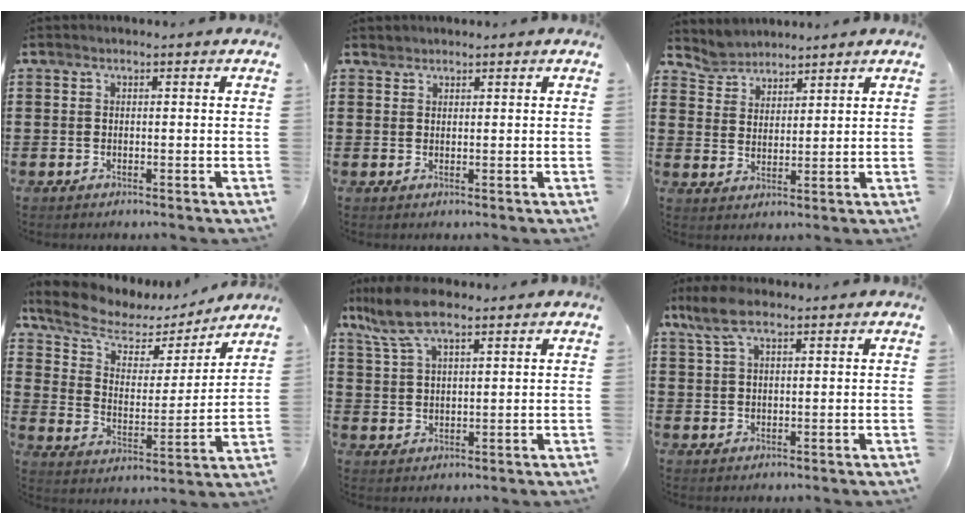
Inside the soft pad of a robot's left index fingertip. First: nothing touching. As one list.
[{"total": 1.1, "force": [1.0, 0.4, 0.0], "torque": [-0.003, -0.001, 0.021]}, {"total": 3.9, "force": [3.6, 1.3, -0.6], "torque": [-0.007, -0.012, 0.068]}, {"total": 6.9, "force": [5.3, 3.4, 2.9], "torque": [-0.087, -0.027, 0.090]}, {"total": 7.8, "force": [5.2, 2.7, 5.2], "torque": [-0.120, -0.001, 0.095]}, {"total": 5.5, "force": [3.1, 2.1, 4.0], "torque": [-0.090, 0.007, 0.056]}]